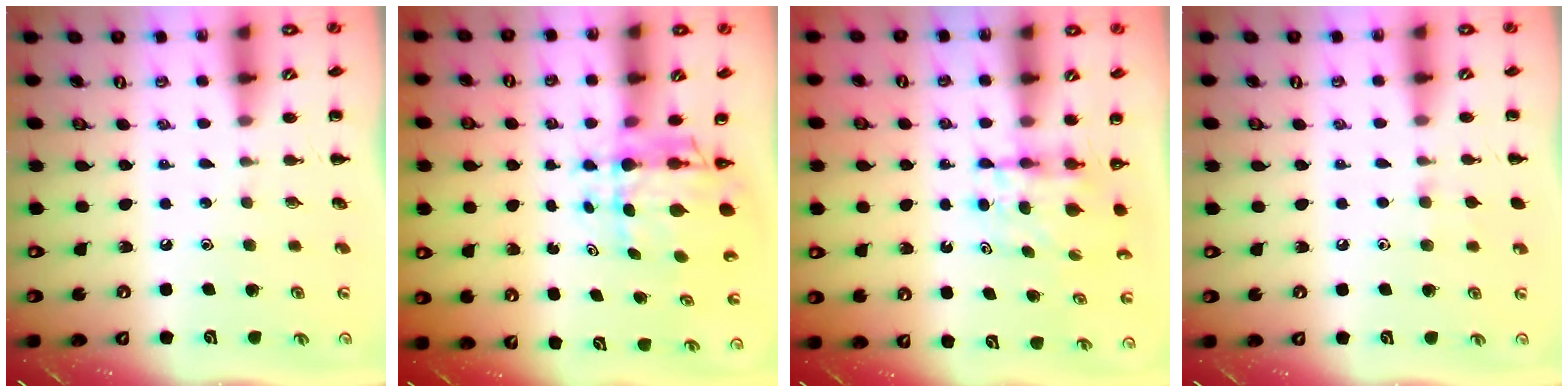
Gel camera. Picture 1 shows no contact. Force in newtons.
{"total": 6.5, "press": 5.9, "slide": 2.6}
{"total": 5.0, "press": 5.0, "slide": 0.4}
{"total": 5.8, "press": 5.4, "slide": 2.1}